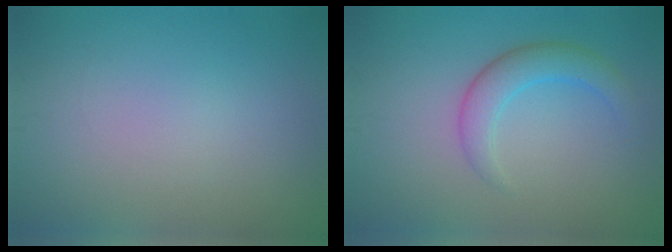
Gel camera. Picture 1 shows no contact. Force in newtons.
{"total": 3.3, "press": 3.3, "slide": 0.1}